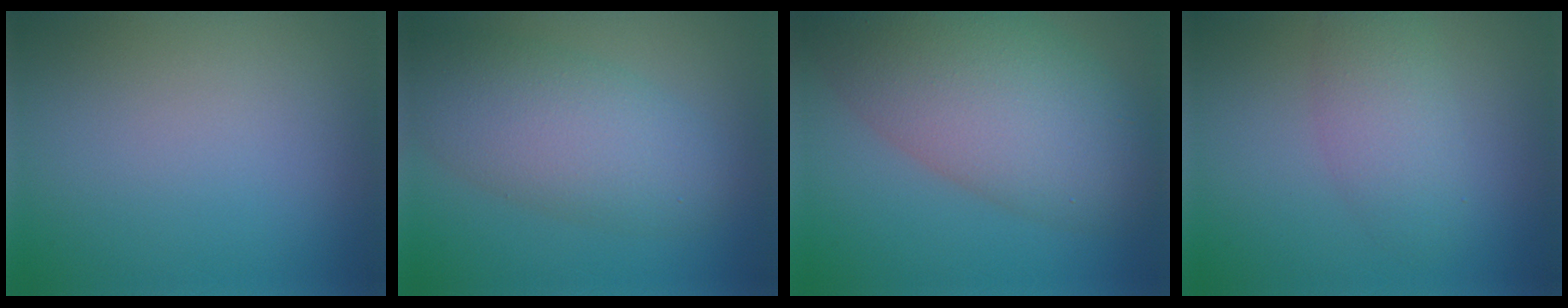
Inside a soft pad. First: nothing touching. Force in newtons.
{"total": 6.5, "press": 6.5, "slide": 0.3}
{"total": 10.8, "press": 10.8, "slide": 0.5}
{"total": 3.2, "press": 3.2, "slide": 0.3}